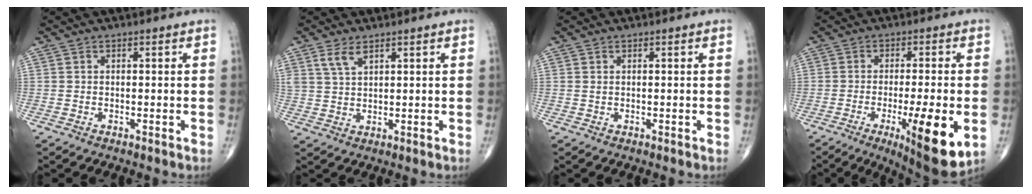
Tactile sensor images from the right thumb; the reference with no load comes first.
{"total": 3.5, "force": [2.3, 1.4, 2.2], "torque": [-0.045, -0.007, 0.053]}
{"total": 0.0}
{"total": 14.2, "force": [-4.3, 3.0, 13.1], "torque": [-0.188, -0.014, -0.057]}